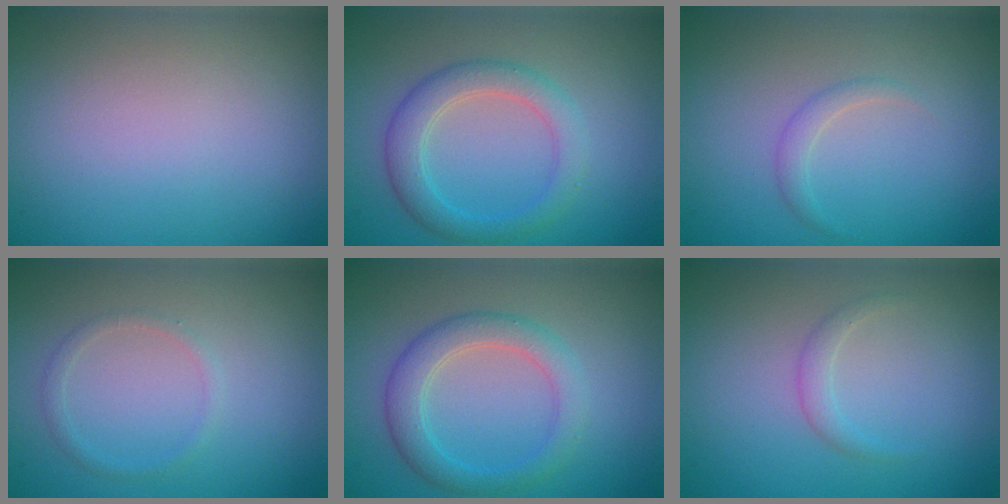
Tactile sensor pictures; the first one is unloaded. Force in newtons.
{"total": 3.4, "press": 3.4, "slide": 0.1}
{"total": 1.1, "press": 1.1, "slide": 0.1}
{"total": 1.0, "press": 1.0, "slide": 0.1}
{"total": 3.4, "press": 3.4, "slide": 0.1}
{"total": 1.2, "press": 1.1, "slide": 0.1}